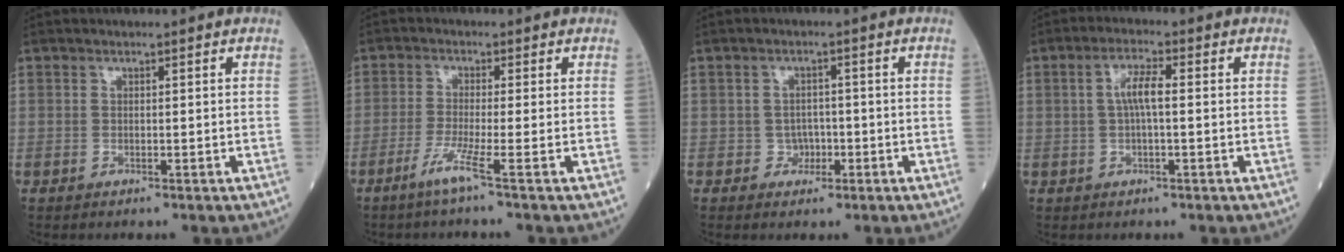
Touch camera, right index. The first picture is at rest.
{"total": 3.8, "force": [-2.3, -1.3, 2.7], "torque": [-0.061, -0.010, -0.053]}
{"total": 2.3, "force": [-0.9, 2.1, 0.6], "torque": [-0.001, 0.009, -0.014]}
{"total": 5.3, "force": [0.3, 0.8, 5.2], "torque": [-0.107, 0.013, 0.004]}